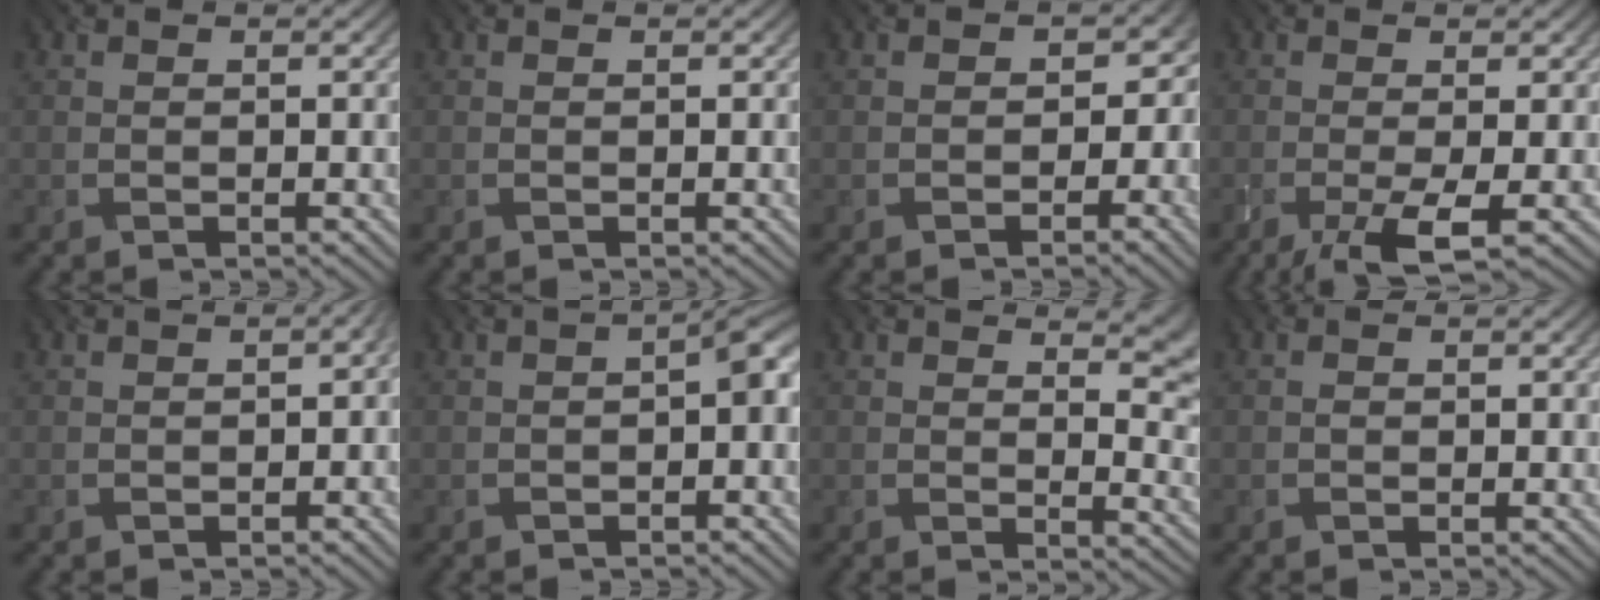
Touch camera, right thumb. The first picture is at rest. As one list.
[{"total": 0.0}, {"total": 2.9, "force": [-1.4, 2.6, 0.4], "torque": [0.007, -0.012, -0.018]}, {"total": 5.2, "force": [-2.6, 1.1, 4.3], "torque": [-0.076, -0.006, -0.047]}, {"total": 2.2, "force": [-1.0, 1.4, 1.4], "torque": [-0.021, -0.013, -0.008]}, {"total": 2.2, "force": [-1.0, 0.9, 1.8], "torque": [-0.030, 0.000, -0.016]}, {"total": 6.7, "force": [3.5, 3.0, 5.0], "torque": [-0.041, -0.007, 0.058]}, {"total": 0.5, "force": [-0.4, 0.4, -0.1], "torque": [0.001, -0.005, -0.004]}]